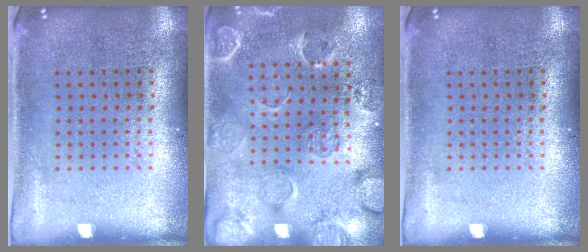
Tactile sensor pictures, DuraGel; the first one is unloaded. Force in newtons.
{"total": 2.5, "press": 1.8, "slide": 1.8}
{"total": 0.0}